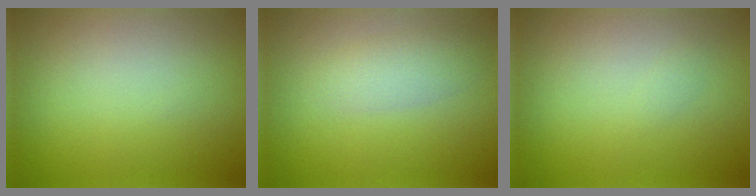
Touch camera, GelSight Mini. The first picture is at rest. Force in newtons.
{"total": 2.3, "press": 2.3, "slide": 0.1}
{"total": 0.5, "press": 0.5, "slide": 0.0}